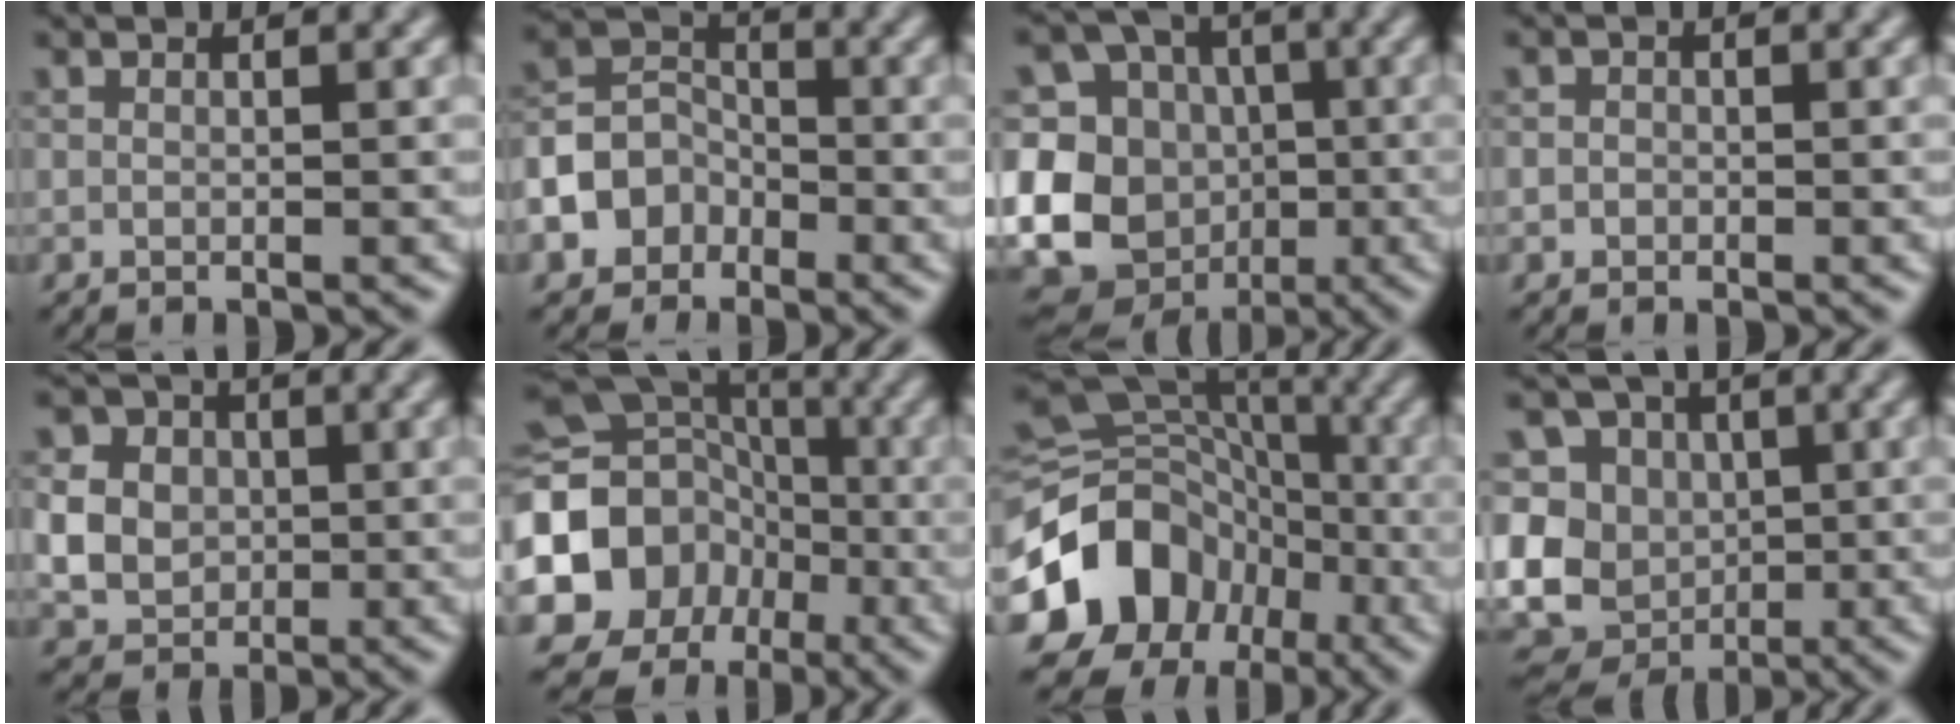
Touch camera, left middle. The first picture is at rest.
{"total": 5.8, "force": [-3.2, 4.5, 1.7], "torque": [-0.012, 0.004, -0.072]}
{"total": 19.0, "force": [-4.8, 17.4, 5.6], "torque": [-0.133, -0.018, -0.095]}
{"total": 0.9, "force": [-0.2, 0.8, 0.2], "torque": [0.004, -0.004, -0.007]}
{"total": 5.8, "force": [0.3, 5.2, 2.5], "torque": [-0.046, 0.018, -0.007]}
{"total": 17.9, "force": [-4.5, 16.0, 6.4], "torque": [-0.160, -0.015, -0.109]}
{"total": 14.2, "force": [-5.2, 11.8, 5.9], "torque": [-0.133, -0.007, -0.111]}
{"total": 14.3, "force": [-1.2, 13.0, 5.9], "torque": [-0.135, 0.007, -0.035]}